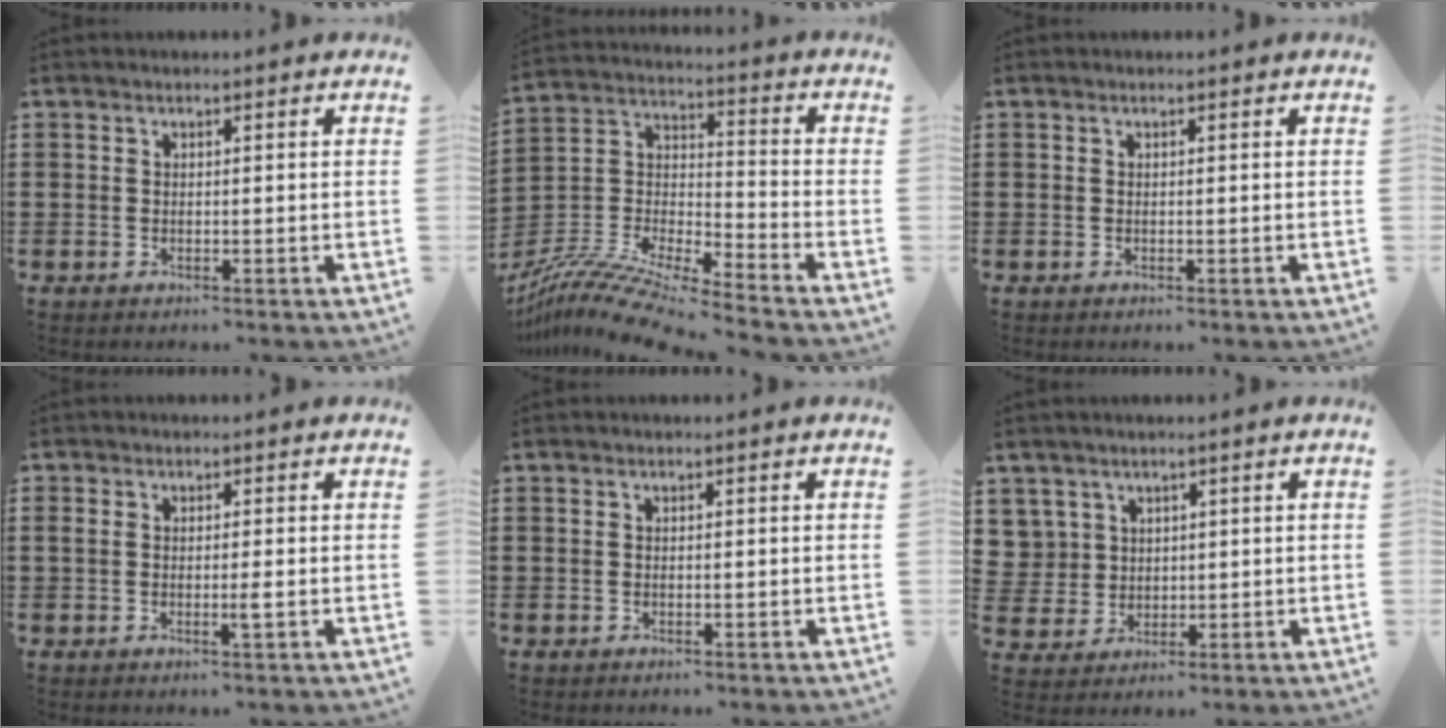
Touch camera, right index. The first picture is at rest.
{"total": 10.9, "force": [-10.2, 0.7, 3.9], "torque": [-0.092, 0.007, -0.210]}
{"total": 0.0}
{"total": 1.8, "force": [-0.4, 0.3, 1.7], "torque": [-0.040, -0.004, -0.009]}
{"total": 0.0}
{"total": 3.9, "force": [1.6, 3.6, 0.0], "torque": [-0.021, 0.013, 0.031]}